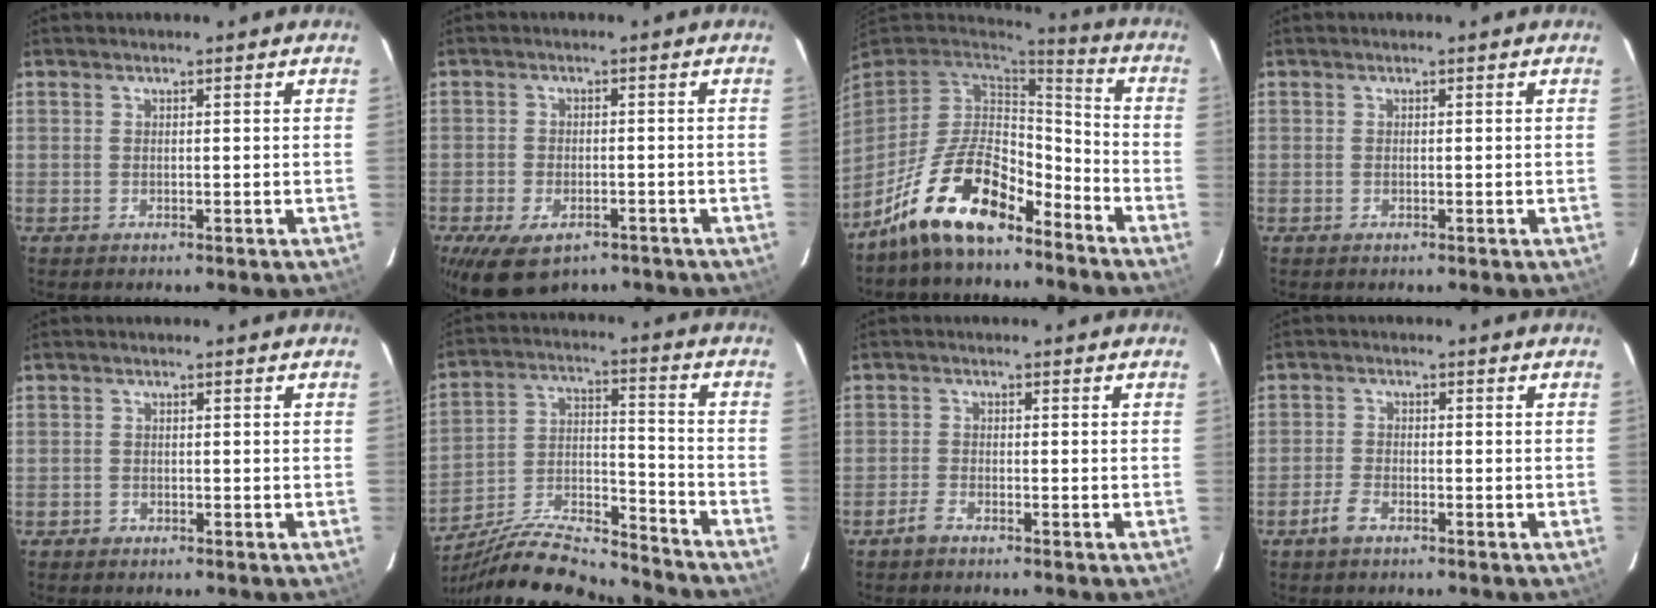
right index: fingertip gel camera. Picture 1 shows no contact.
{"total": 10.4, "force": [-6.8, 5.4, 5.7], "torque": [-0.123, -0.020, -0.103]}
{"total": 16.2, "force": [-11.1, 6.6, 9.9], "torque": [-0.203, 0.009, -0.199]}
{"total": 0.0}
{"total": 1.2, "force": [-0.8, 0.8, 0.0], "torque": [-0.003, 0.003, -0.013]}
{"total": 18.6, "force": [-16.3, 3.9, 7.9], "torque": [-0.154, 0.000, -0.275]}
{"total": 2.2, "force": [-1.8, 0.7, 0.9], "torque": [-0.033, 0.002, -0.038]}
{"total": 3.2, "force": [-2.2, 1.3, 2.0], "torque": [-0.057, 0.001, -0.044]}